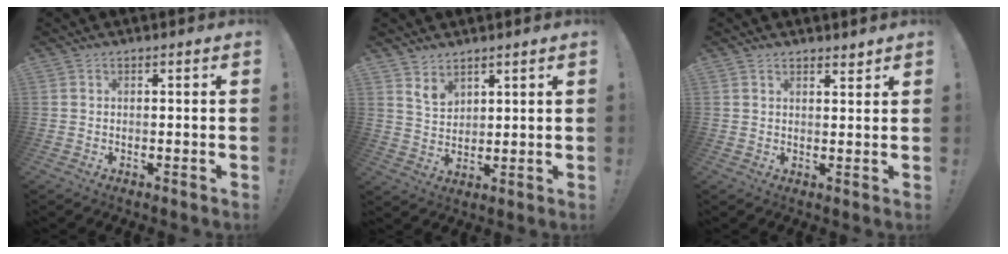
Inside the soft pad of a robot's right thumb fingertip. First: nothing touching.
{"total": 5.3, "force": [4.1, 2.8, 1.9], "torque": [-0.029, -0.028, 0.076]}
{"total": 2.3, "force": [2.1, 0.7, 0.8], "torque": [0.004, -0.020, 0.035]}